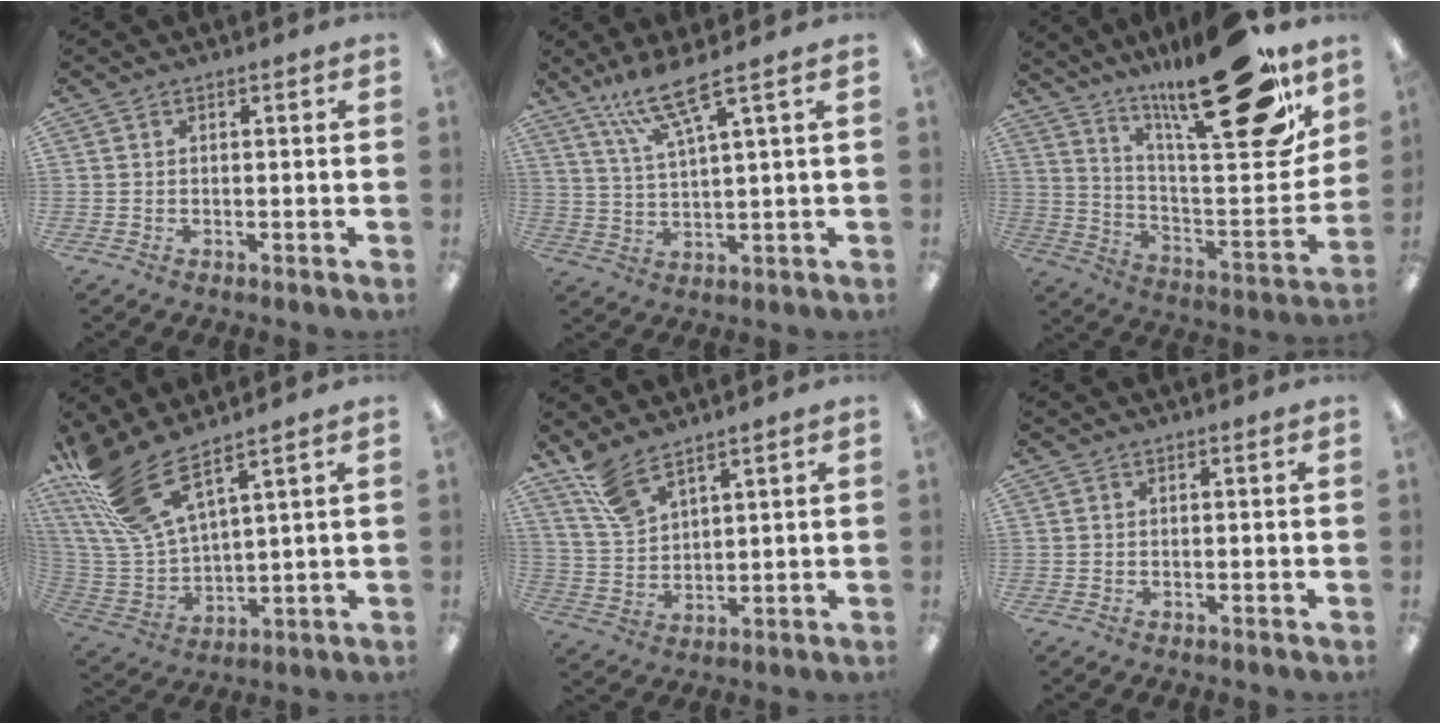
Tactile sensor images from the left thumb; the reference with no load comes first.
{"total": 10.6, "force": [7.4, 1.6, 7.4], "torque": [-0.159, -0.024, 0.134]}
{"total": 28.8, "force": [20.2, 7.8, 19.1], "torque": [-0.261, -0.129, 0.322]}
{"total": 16.5, "force": [11.3, 5.4, 10.7], "torque": [-0.251, -0.060, 0.203]}
{"total": 8.3, "force": [6.8, 2.9, 3.7], "torque": [-0.084, -0.029, 0.129]}
{"total": 0.0}